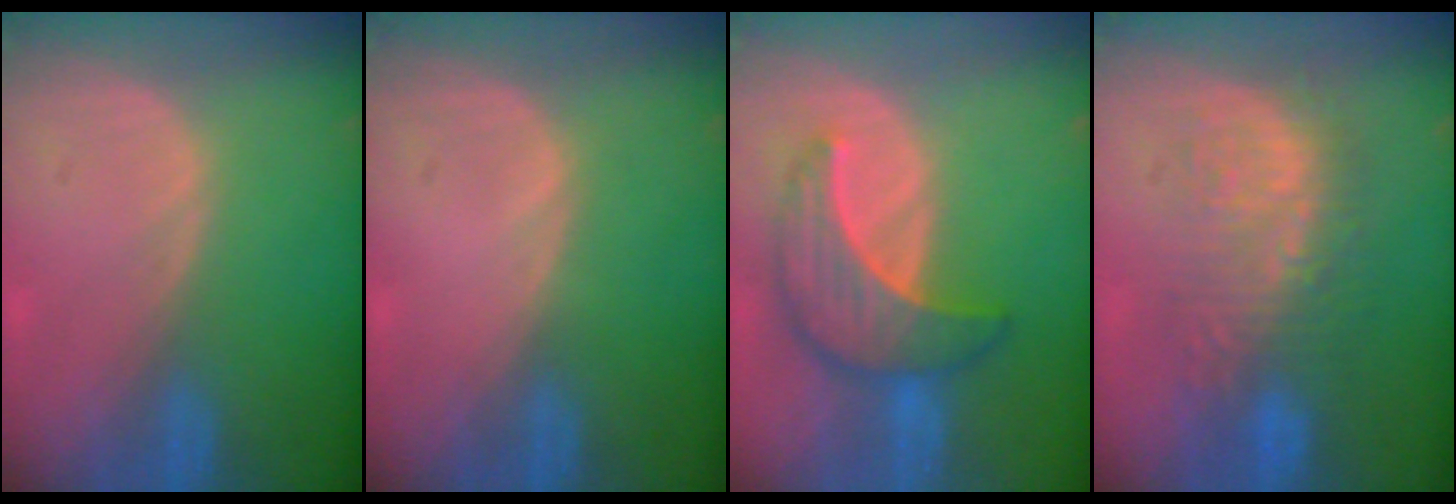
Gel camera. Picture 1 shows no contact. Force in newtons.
{"total": 0.0}
{"total": 7.9, "press": 7.9, "slide": 0.4}
{"total": 8.9, "press": 8.8, "slide": 1.5}